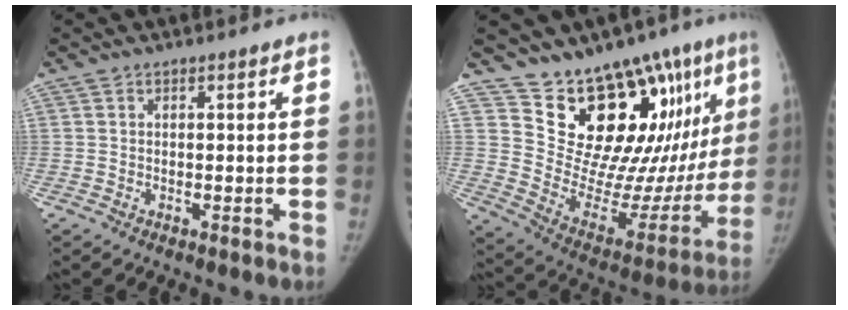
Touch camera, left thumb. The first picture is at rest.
{"total": 22.7, "force": [14.7, 8.4, 15.1], "torque": [-0.175, -0.097, 0.241]}